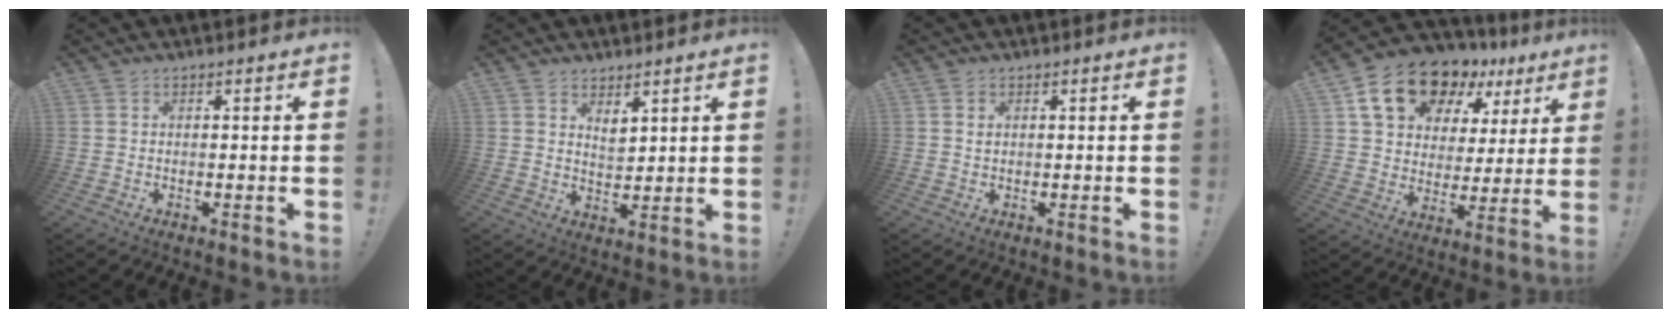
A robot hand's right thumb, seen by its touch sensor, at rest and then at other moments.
{"total": 4.8, "force": [3.3, 3.0, 1.8], "torque": [-0.028, -0.024, 0.061]}
{"total": 0.7, "force": [0.2, 0.7, 0.2], "torque": [0.003, -0.001, 0.003]}
{"total": 17.1, "force": [11.3, 9.7, 8.3], "torque": [-0.135, -0.067, 0.208]}